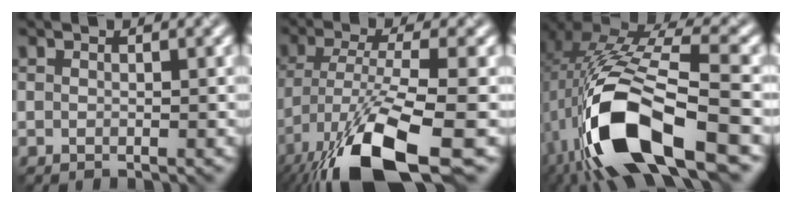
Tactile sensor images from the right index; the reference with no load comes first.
{"total": 13.3, "force": [-7.3, 3.8, 10.4], "torque": [-0.221, -0.028, -0.126]}
{"total": 13.7, "force": [-4.6, 5.4, 11.7], "torque": [-0.241, -0.009, -0.079]}